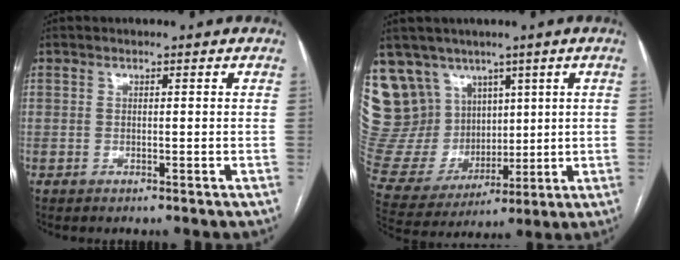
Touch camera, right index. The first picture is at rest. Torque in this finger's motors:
{"motor_torque": [-0.15, 0.68, 0.07, 0.01]}